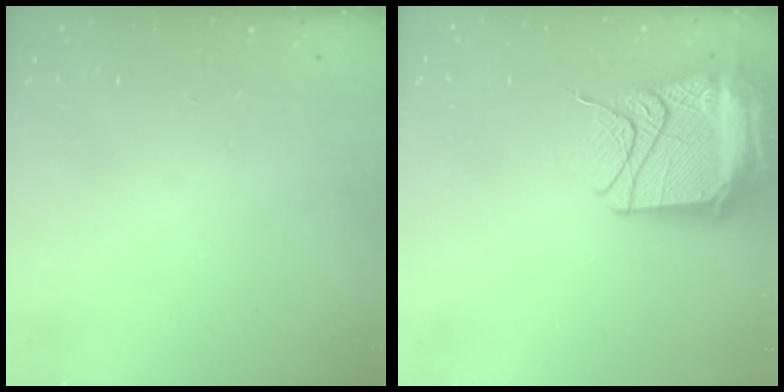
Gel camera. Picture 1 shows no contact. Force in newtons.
{"total": 24.0, "press": 20.5, "slide": 12.5}